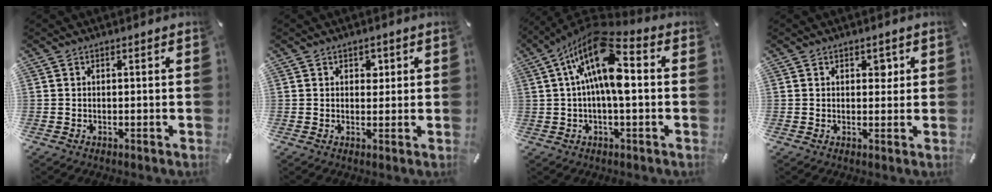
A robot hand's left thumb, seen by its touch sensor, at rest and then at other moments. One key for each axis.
{"total": 2.3, "fx": 0.9, "fy": 1.9, "fz": 1.0, "tx": 0.009, "ty": -0.008, "tz": 0.008}
{"total": 15.7, "fx": 3.0, "fy": 6.4, "fz": 14.1, "tx": -0.272, "ty": -0.019, "tz": 0.047}
{"total": 2.7, "fx": 1.1, "fy": 1.9, "fz": 1.6, "tx": -0.003, "ty": -0.007, "tz": 0.010}